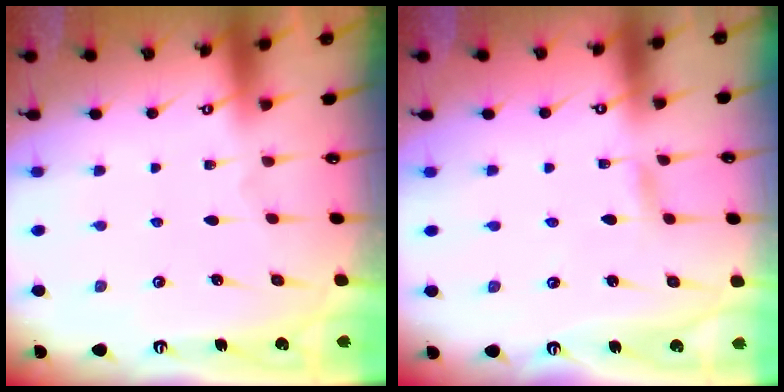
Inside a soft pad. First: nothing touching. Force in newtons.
{"total": 1.4, "press": 1.4, "slide": 0.1}